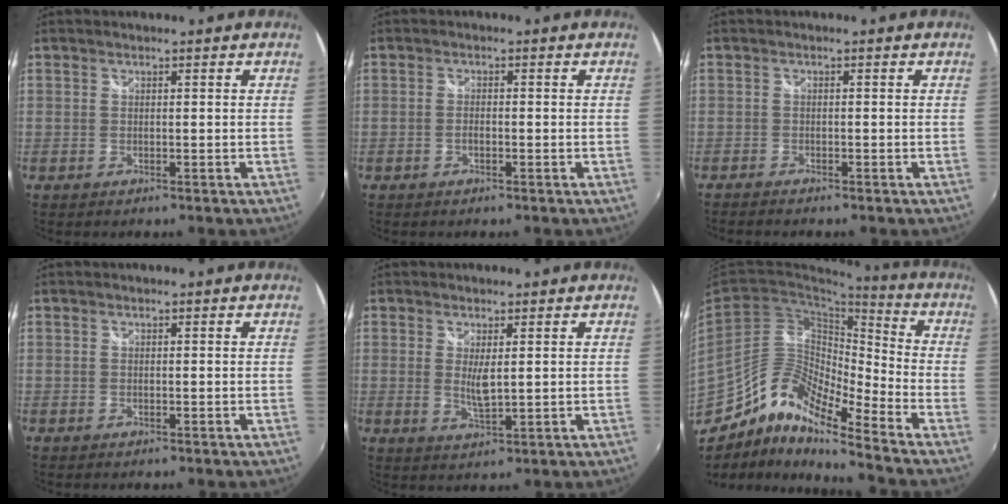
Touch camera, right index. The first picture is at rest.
{"total": 1.2, "force": [-0.6, 0.6, 0.8], "torque": [-0.018, 0.000, -0.012]}
{"total": 2.2, "force": [-2.0, 0.4, 0.8], "torque": [-0.026, -0.012, -0.038]}
{"total": 0.0}
{"total": 3.8, "force": [0.5, 1.1, 3.6], "torque": [-0.065, -0.011, 0.012]}
{"total": 13.0, "force": [-9.0, 3.5, 8.6], "torque": [-0.153, 0.008, -0.184]}